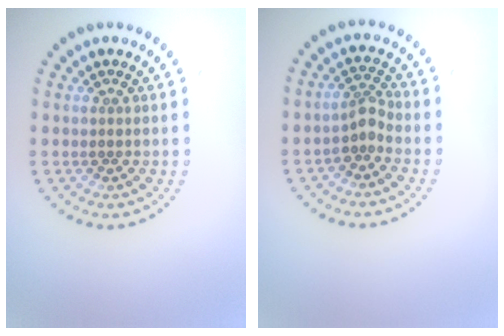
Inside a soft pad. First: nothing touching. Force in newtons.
{"total": 1.9, "press": 1.3, "slide": 1.4}